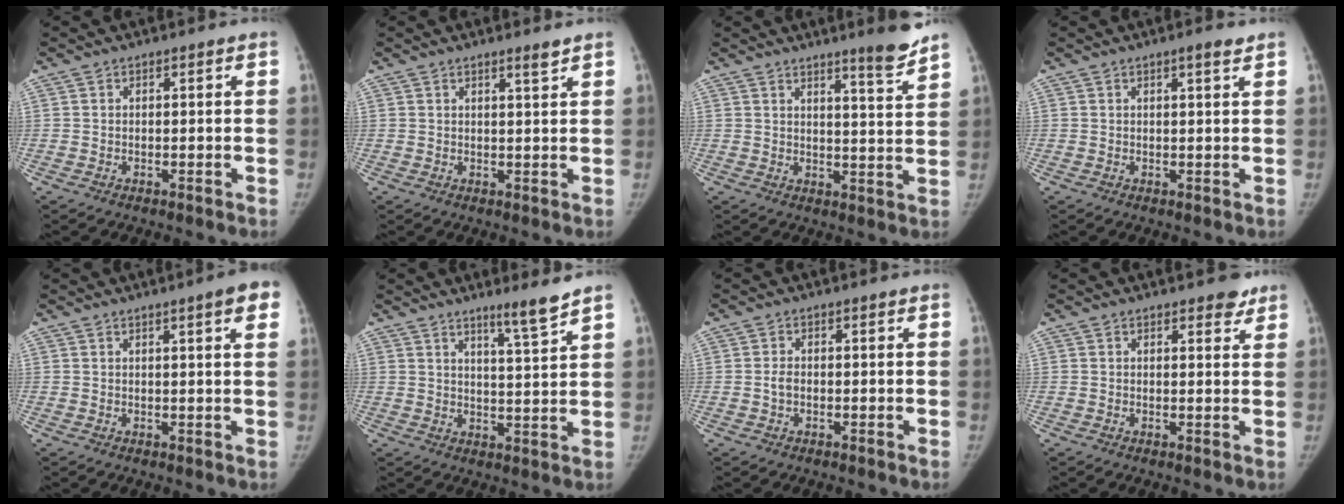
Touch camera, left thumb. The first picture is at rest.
{"total": 2.0, "force": [1.6, -0.3, 1.2], "torque": [-0.017, -0.016, 0.026]}
{"total": 7.0, "force": [5.6, -0.1, 4.2], "torque": [-0.052, -0.050, 0.081]}
{"total": 2.2, "force": [1.4, 0.2, 1.6], "torque": [-0.026, -0.008, 0.021]}
{"total": 5.7, "force": [3.0, 0.5, 4.9], "torque": [-0.053, -0.005, 0.035]}
{"total": 6.2, "force": [4.8, -0.5, 3.9], "torque": [-0.059, -0.046, 0.081]}
{"total": 1.7, "force": [-0.2, 1.0, 1.3], "torque": [-0.024, 0.006, -0.003]}
{"total": 3.2, "force": [2.4, 1.3, 1.6], "torque": [-0.003, -0.013, 0.028]}